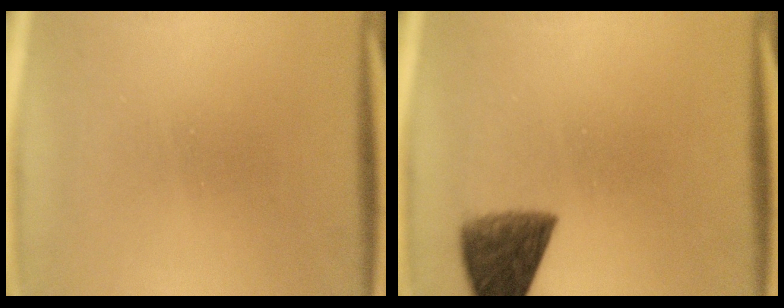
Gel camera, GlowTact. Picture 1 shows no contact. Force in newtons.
{"total": 7.9}